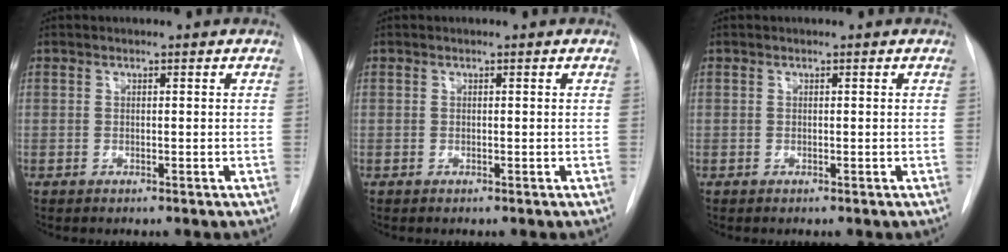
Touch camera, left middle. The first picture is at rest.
{"total": 0.0}
{"total": 0.0}